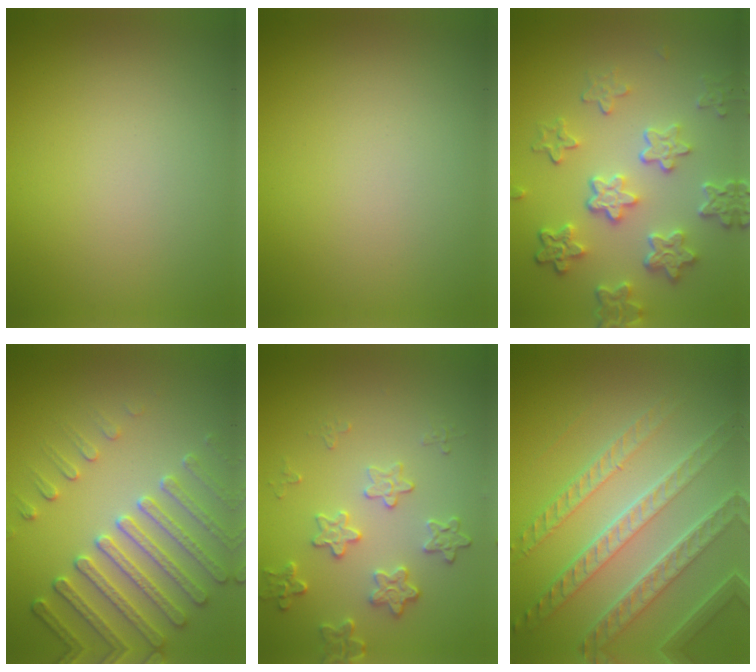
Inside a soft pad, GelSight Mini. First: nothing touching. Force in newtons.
{"total": 0.0}
{"total": 6.0, "press": 4.5, "slide": 4.0}
{"total": 5.2, "press": 4.7, "slide": 2.2}
{"total": 2.9, "press": 2.3, "slide": 1.8}
{"total": 6.7, "press": 5.4, "slide": 4.0}